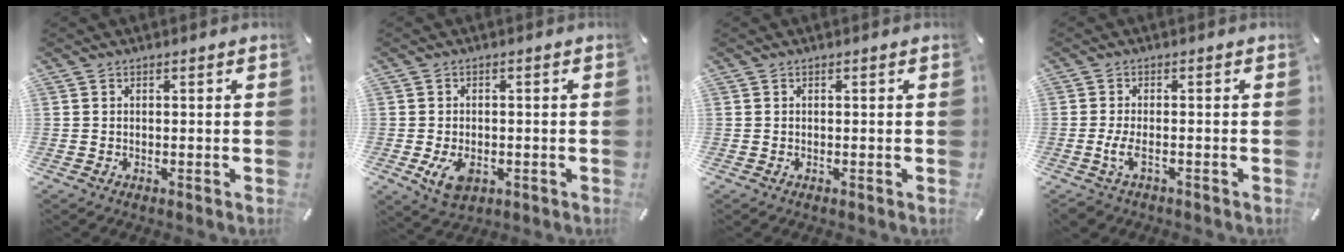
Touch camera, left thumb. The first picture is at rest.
{"total": 5.2, "force": [-1.7, 3.4, 3.6], "torque": [-0.085, 0.002, -0.032]}
{"total": 0.0}
{"total": 4.0, "force": [-1.6, 1.6, 3.3], "torque": [-0.075, -0.002, -0.031]}